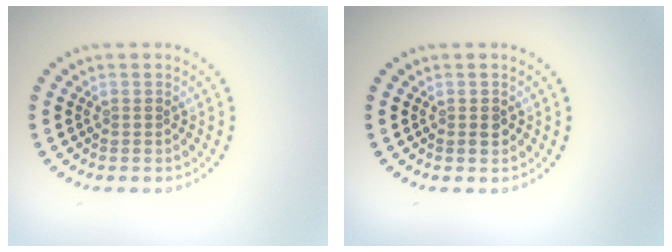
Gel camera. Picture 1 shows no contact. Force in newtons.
{"total": 1.2, "press": 1.2, "slide": 0.3}